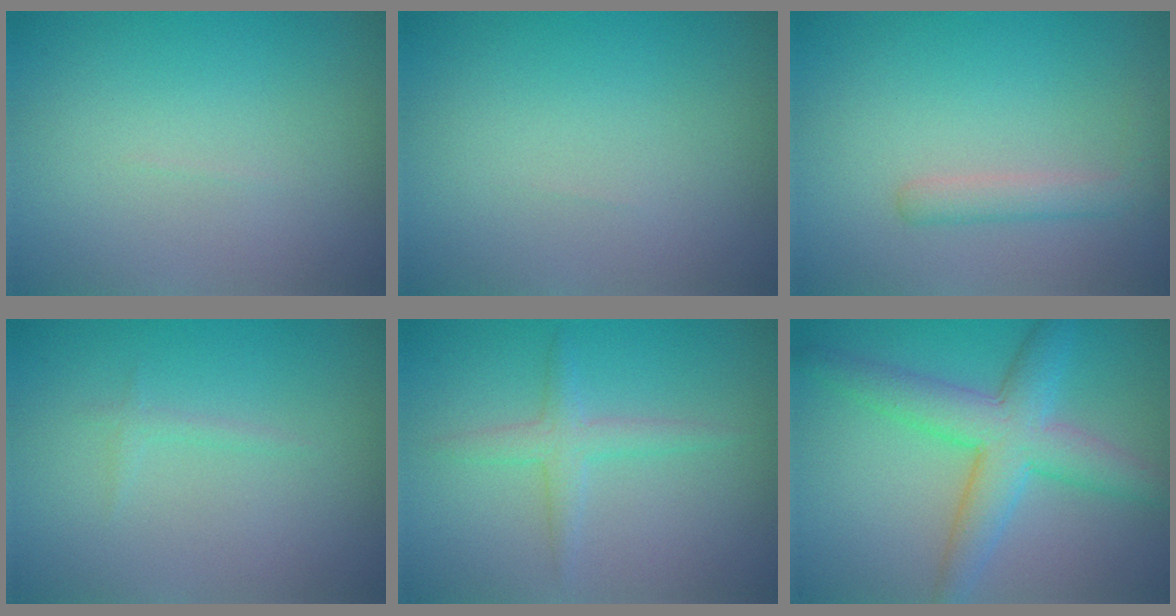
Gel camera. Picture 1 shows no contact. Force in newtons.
{"total": 0.0}
{"total": 1.8, "press": 1.8, "slide": 0.1}
{"total": 0.7, "press": 0.7, "slide": 0.1}
{"total": 1.9, "press": 1.9, "slide": 0.1}
{"total": 5.7, "press": 5.7, "slide": 0.1}